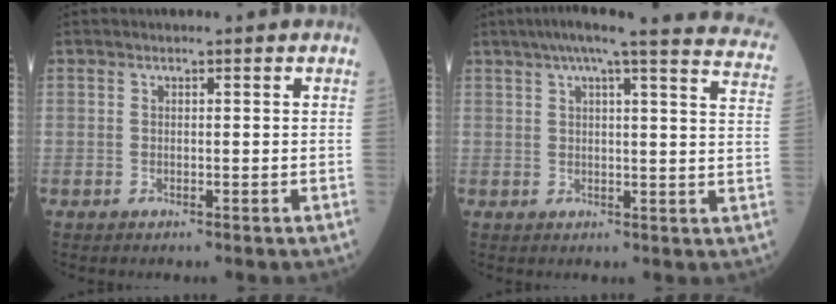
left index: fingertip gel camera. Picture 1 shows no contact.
{"total": 21.1, "force": [18.6, 0.7, 10.1], "torque": [-0.140, -0.026, 0.210]}